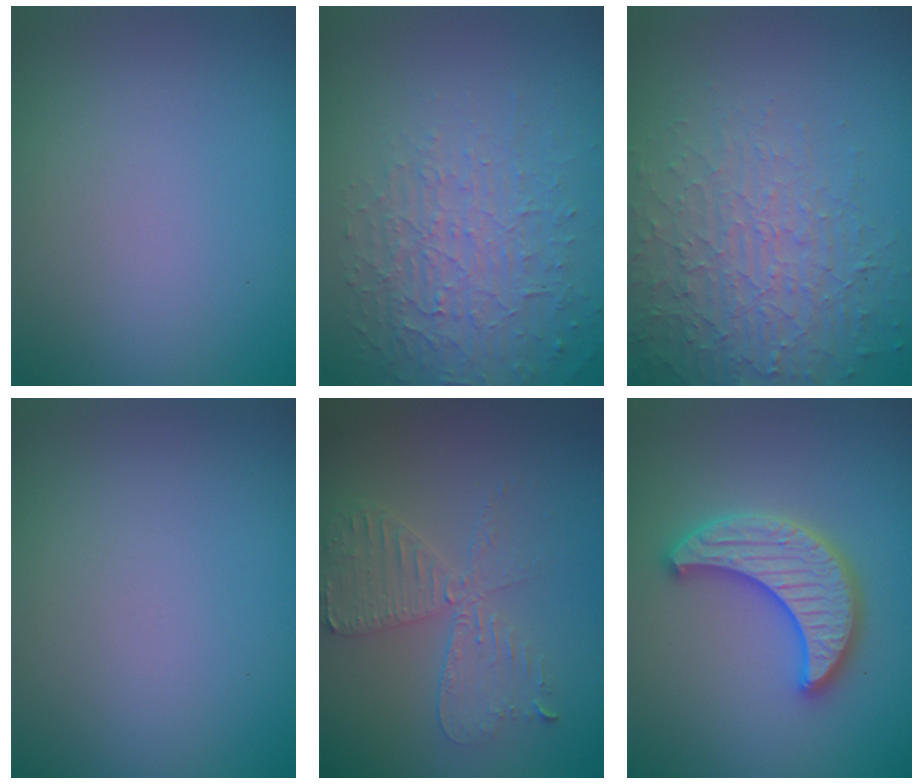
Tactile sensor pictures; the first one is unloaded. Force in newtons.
{"total": 5.1, "press": 3.3, "slide": 3.9}
{"total": 4.1, "press": 4.0, "slide": 0.8}
{"total": 0.0}
{"total": 4.1, "press": 3.5, "slide": 2.1}
{"total": 5.2, "press": 5.1, "slide": 0.8}